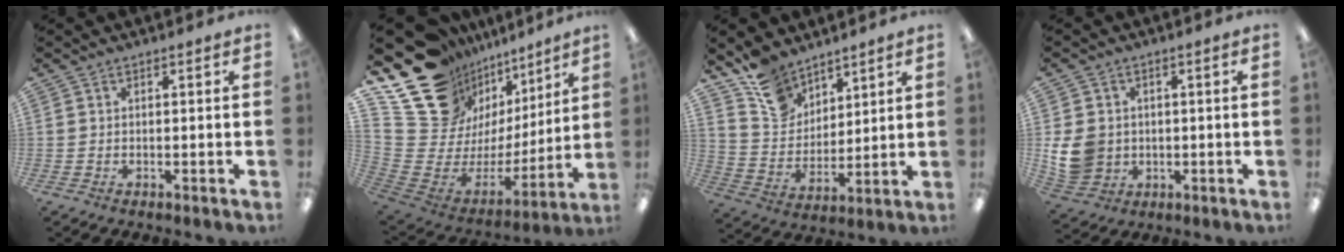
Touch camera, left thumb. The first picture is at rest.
{"total": 18.9, "force": [13.0, 12.7, 5.0], "torque": [-0.092, -0.114, 0.269]}
{"total": 11.9, "force": [9.3, 7.1, 2.1], "torque": [-0.059, -0.059, 0.186]}
{"total": 9.7, "force": [0.2, 8.6, 4.4], "torque": [-0.098, 0.008, 0.009]}